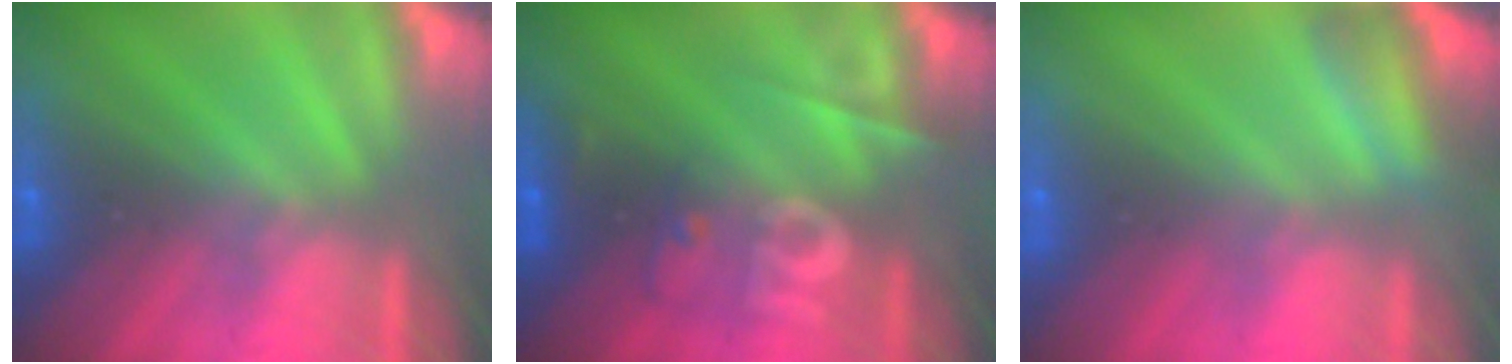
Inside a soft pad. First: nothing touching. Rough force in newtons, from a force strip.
{"total": 2.5}
{"total": 2.7}